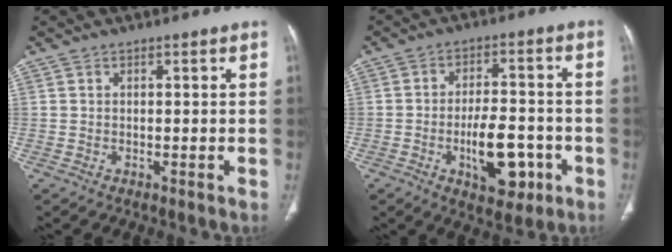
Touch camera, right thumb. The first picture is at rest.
{"total": 11.3, "force": [-3.8, 5.6, 9.0], "torque": [-0.121, 0.019, -0.053]}